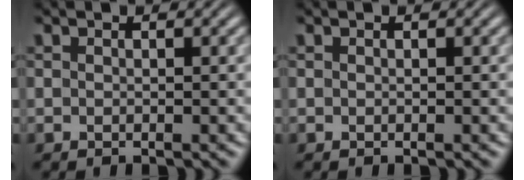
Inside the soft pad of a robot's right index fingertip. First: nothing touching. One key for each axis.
{"total": 0.0}